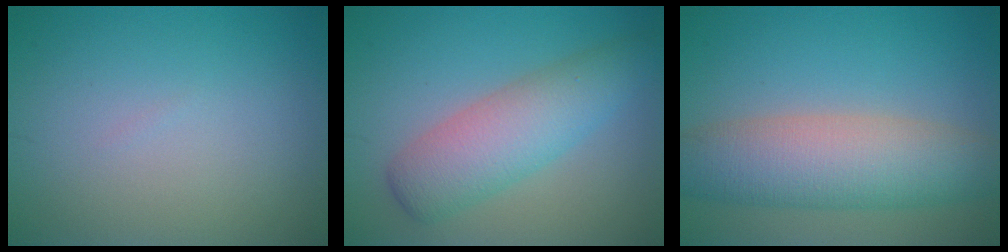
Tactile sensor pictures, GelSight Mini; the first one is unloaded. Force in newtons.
{"total": 5.7, "press": 5.7, "slide": 0.1}
{"total": 7.6, "press": 7.6, "slide": 0.3}